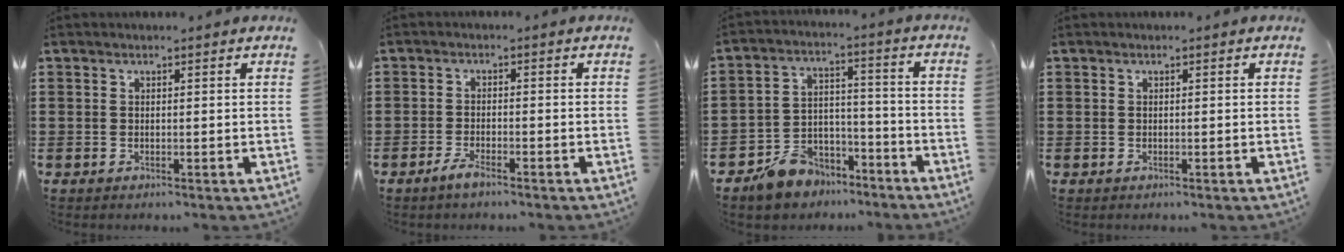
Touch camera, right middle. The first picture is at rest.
{"total": 2.4, "force": [-1.9, 0.4, 1.5], "torque": [-0.033, 0.000, -0.037]}
{"total": 7.7, "force": [-6.8, 3.5, 1.0], "torque": [-0.030, 0.031, -0.136]}
{"total": 0.0}